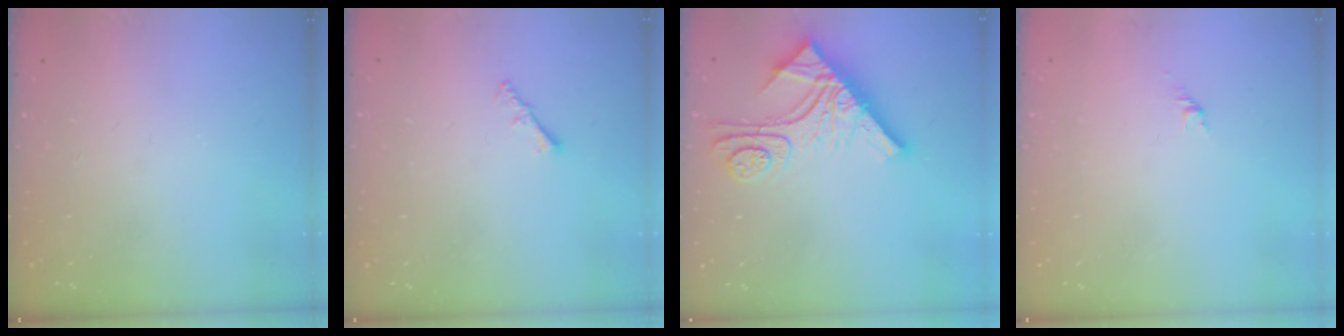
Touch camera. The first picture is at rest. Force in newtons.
{"total": 1.6, "press": 1.5, "slide": 0.5}
{"total": 13.7, "press": 13.6, "slide": 1.2}
{"total": 1.7, "press": 1.6, "slide": 0.7}